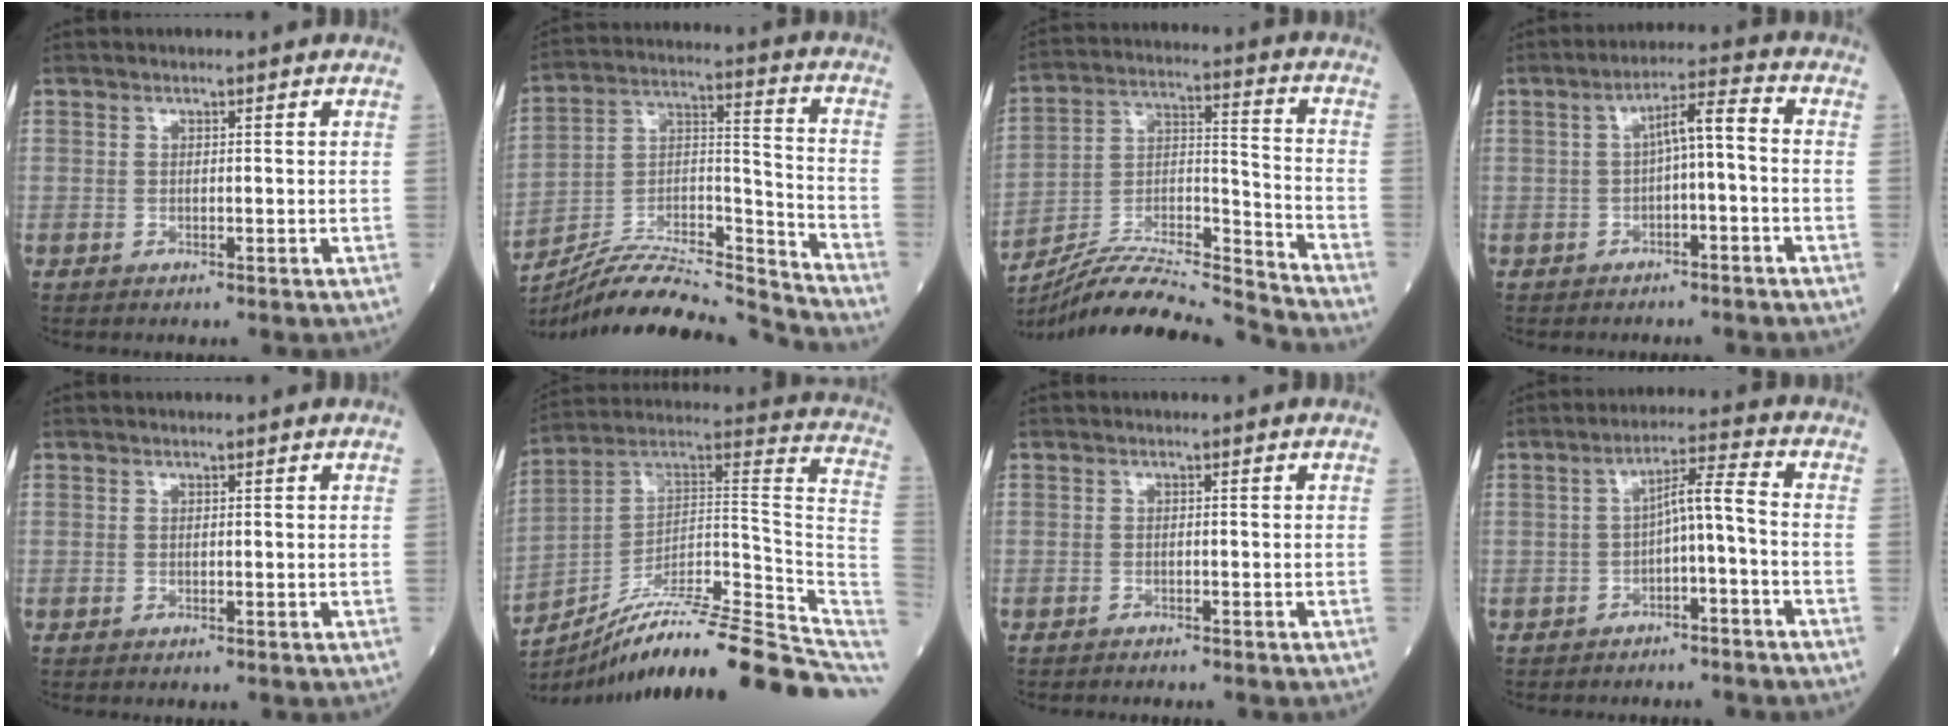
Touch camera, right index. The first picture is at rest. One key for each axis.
{"total": 19.6, "fx": -18.9, "fy": -0.1, "fz": 5.4, "tx": -0.101, "ty": 0.029, "tz": -0.319}
{"total": 19.5, "fx": -18.7, "fy": -1.0, "fz": 5.7, "tx": -0.115, "ty": 0.011, "tz": -0.318}
{"total": 5.1, "fx": -0.6, "fy": 0.8, "fz": 5.0, "tx": -0.079, "ty": 0.024, "tz": -0.010}
{"total": 0.0}
{"total": 25.1, "fx": -19.8, "fy": 1.4, "fz": 15.3, "tx": -0.151, "ty": 0.035, "tz": -0.315}
{"total": 2.0, "fx": -1.9, "fy": 0.0, "fz": 0.5, "tx": -0.008, "ty": -0.002, "tz": -0.023}
{"total": 5.0, "fx": -1.7, "fy": 0.5, "fz": 4.7, "tx": -0.077, "ty": 0.026, "tz": -0.025}